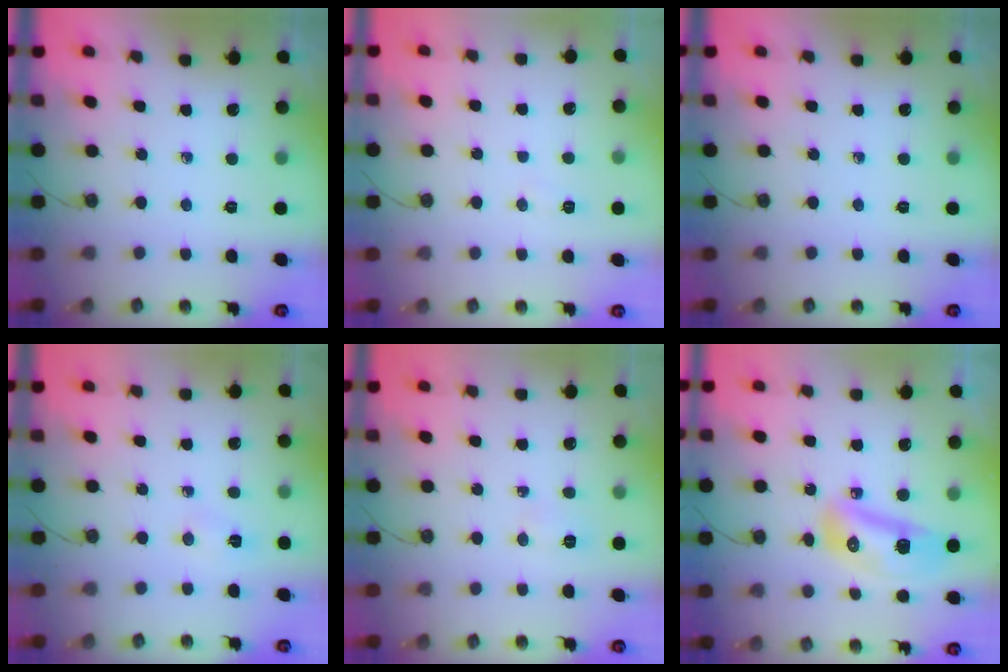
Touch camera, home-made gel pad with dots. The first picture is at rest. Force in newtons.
{"total": 14.2, "press": 5.3, "slide": 13.2}
{"total": 0.0}
{"total": 3.1, "press": 1.7, "slide": 2.6}
{"total": 3.9, "press": 3.7, "slide": 1.0}
{"total": 10.8, "press": 10.7, "slide": 1.2}